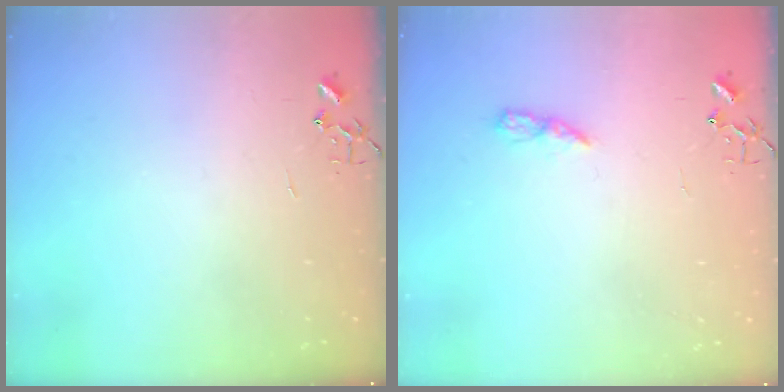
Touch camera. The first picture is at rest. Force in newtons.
{"total": 6.0, "press": 6.0, "slide": 0.2}